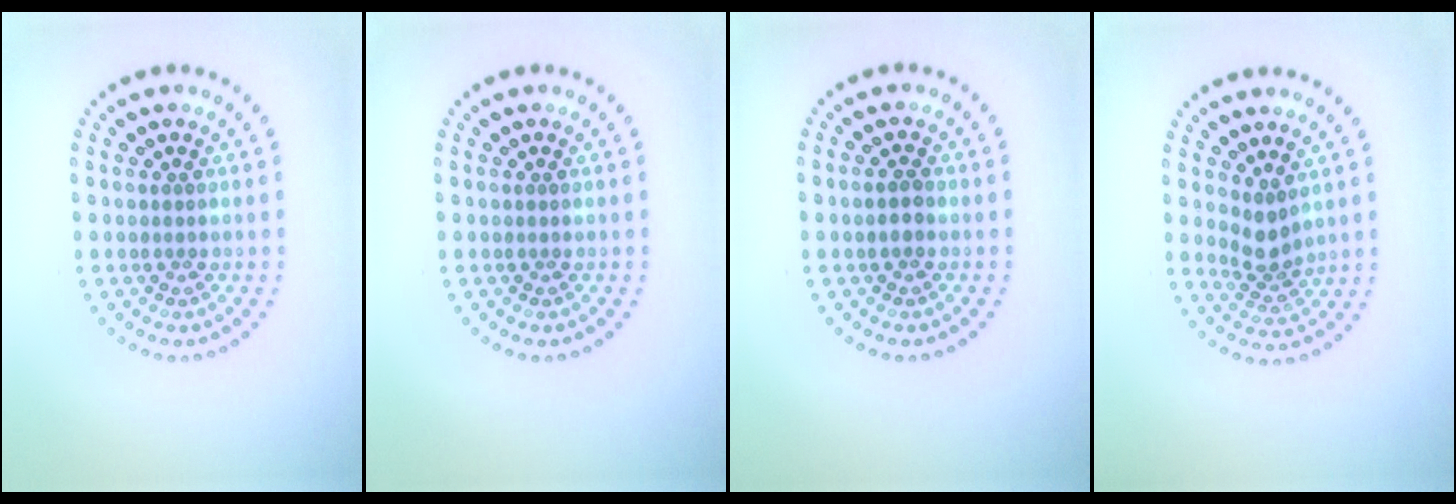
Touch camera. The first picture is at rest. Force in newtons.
{"total": 0.0}
{"total": 1.4, "press": 1.4, "slide": 0.0}
{"total": 2.4, "press": 1.9, "slide": 1.6}